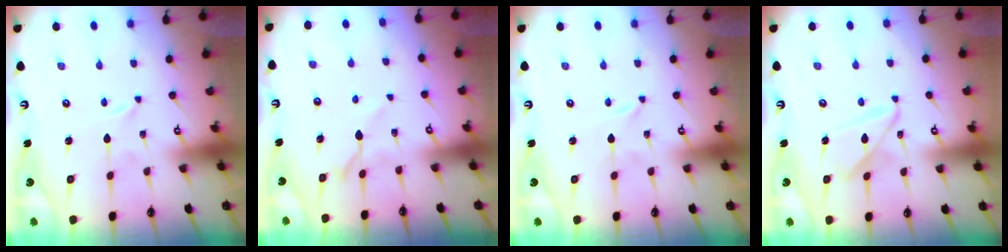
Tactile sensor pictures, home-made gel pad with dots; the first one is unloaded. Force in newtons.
{"total": 5.4, "press": 5.4, "slide": 0.8}
{"total": 0.0}
{"total": 10.4, "press": 10.4, "slide": 0.8}